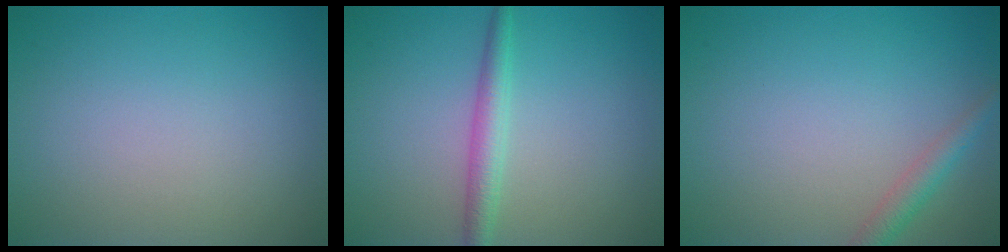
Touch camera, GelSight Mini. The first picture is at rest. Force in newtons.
{"total": 2.4, "press": 2.4, "slide": 0.0}
{"total": 2.0, "press": 2.0, "slide": 0.1}